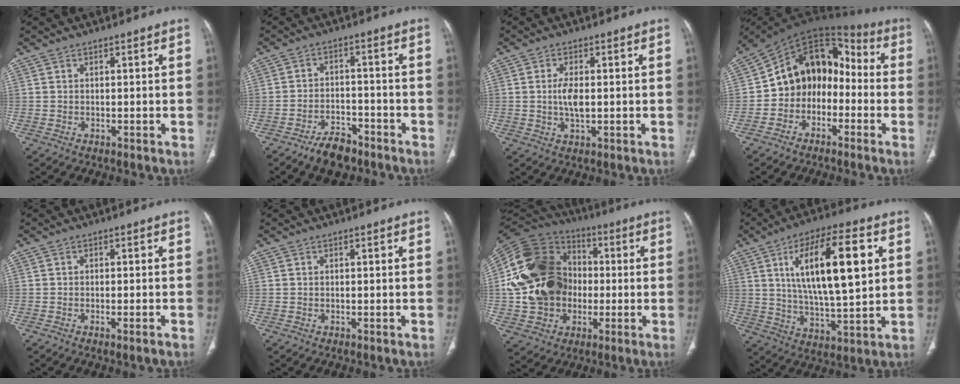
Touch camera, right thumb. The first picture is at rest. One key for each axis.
{"total": 6.6, "fx": -5.1, "fy": 3.0, "fz": 3.0, "tx": -0.042, "ty": 0.031, "tz": -0.085}
{"total": 4.0, "fx": 0.1, "fy": 1.8, "fz": 3.6, "tx": -0.075, "ty": -0.003, "tz": 0.004}
{"total": 14.6, "fx": -2.6, "fy": 11.4, "fz": 8.6, "tx": -0.088, "ty": 0.079, "tz": -0.058}
{"total": 1.5, "fx": -0.9, "fy": 0.1, "fz": 1.2, "tx": -0.023, "ty": -0.002, "tz": -0.014}
{"total": 0.0}
{"total": 24.4, "fx": -0.4, "fy": 19.3, "fz": 14.8, "tx": -0.283, "ty": 0.028, "tz": -0.003}
{"total": 19.4, "fx": 5.3, "fy": 6.4, "fz": 17.6, "tx": -0.286, "ty": -0.008, "tz": 0.092}